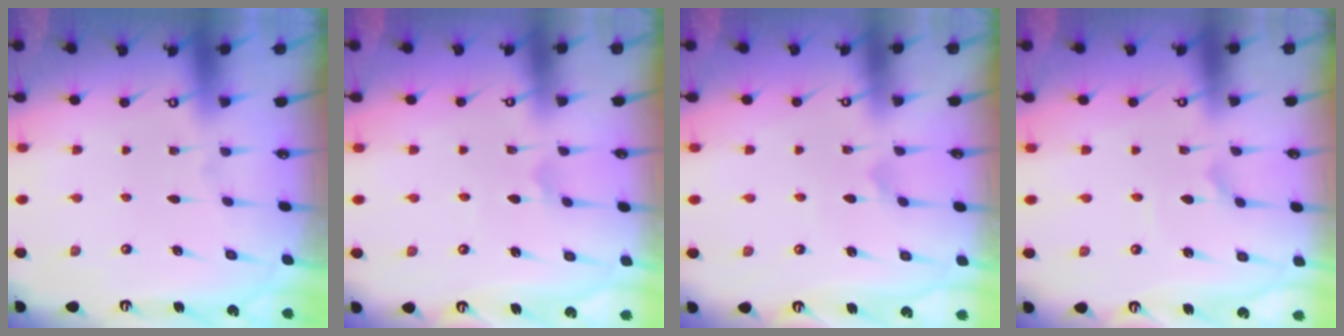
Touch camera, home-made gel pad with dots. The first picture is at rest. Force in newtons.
{"total": 2.9, "press": 2.9, "slide": 0.4}
{"total": 2.3, "press": 2.3, "slide": 0.2}
{"total": 1.6, "press": 1.6, "slide": 0.1}